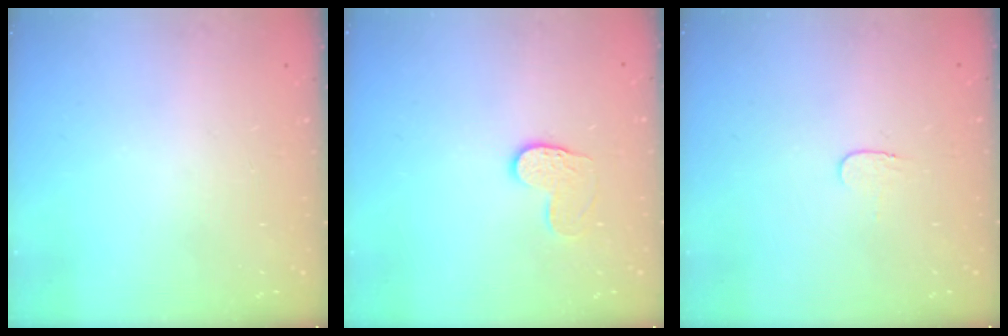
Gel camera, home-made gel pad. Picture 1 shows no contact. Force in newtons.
{"total": 6.6, "press": 6.6, "slide": 0.3}
{"total": 3.7, "press": 3.7, "slide": 0.4}